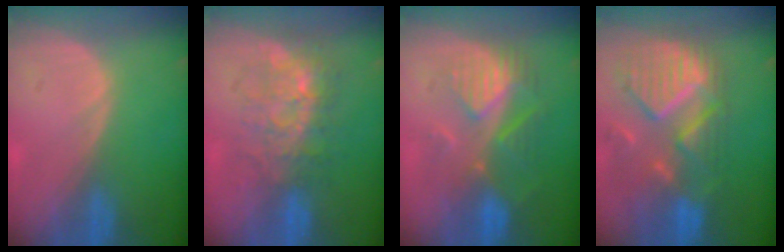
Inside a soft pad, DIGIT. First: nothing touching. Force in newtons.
{"total": 8.4, "press": 7.5, "slide": 4.0}
{"total": 8.6, "press": 8.1, "slide": 3.1}
{"total": 11.8, "press": 10.4, "slide": 5.5}